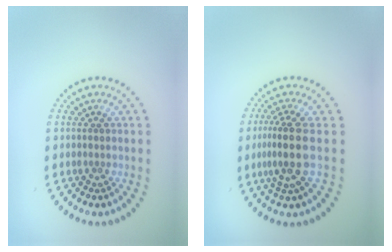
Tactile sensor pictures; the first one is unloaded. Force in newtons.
{"total": 3.8, "press": 3.2, "slide": 2.1}